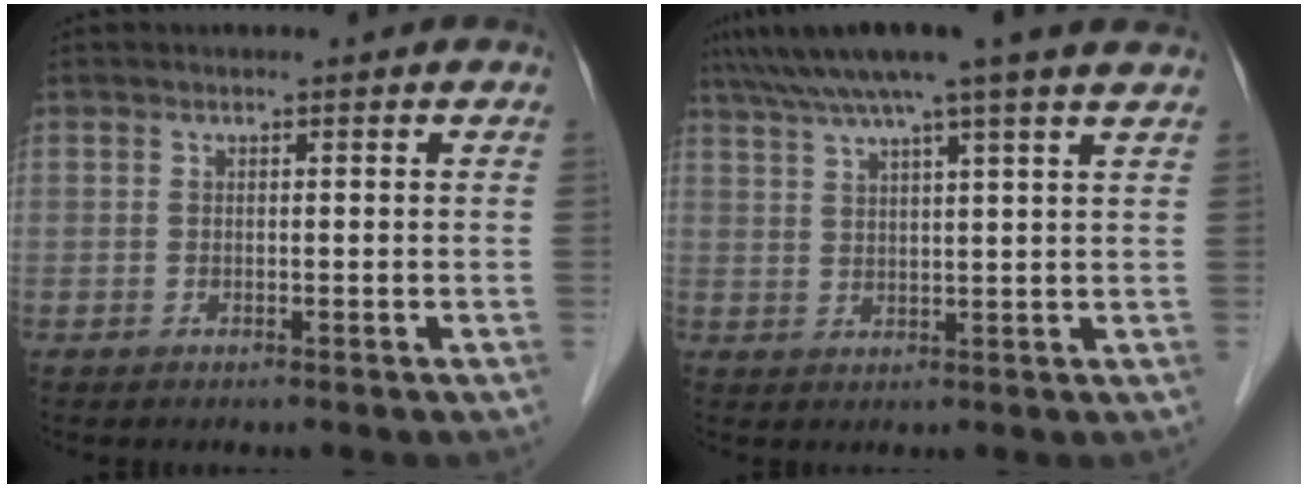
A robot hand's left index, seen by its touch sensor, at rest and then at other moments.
{"total": 11.7, "force": [9.3, -0.9, 7.1], "torque": [-0.120, 0.033, 0.122]}